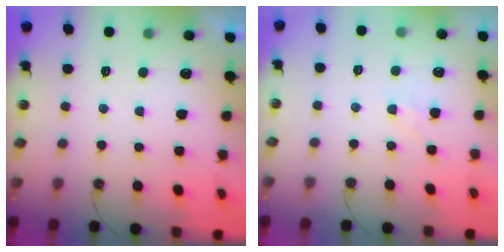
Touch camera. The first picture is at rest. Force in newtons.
{"total": 3.9, "press": 3.8, "slide": 0.6}